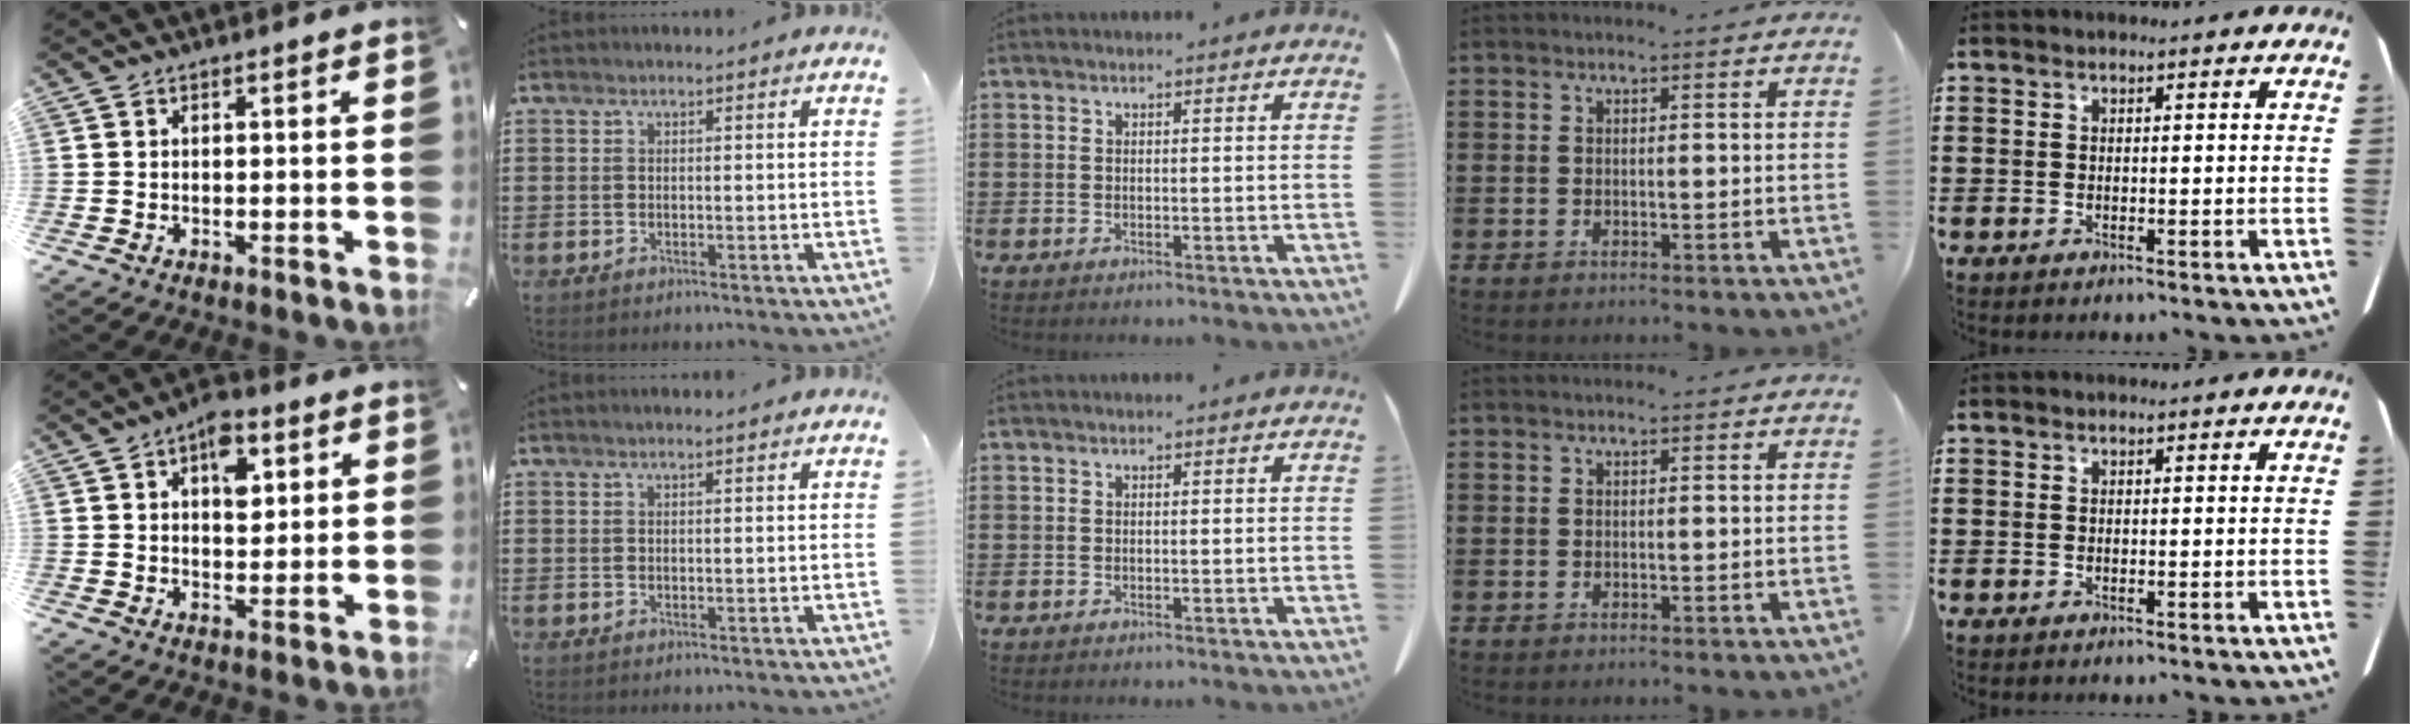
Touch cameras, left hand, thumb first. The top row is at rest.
{"thumb": {"total": 8.8, "force": [3.4, 5.6, 5.8], "torque": [-0.065, -0.008, 0.054]}, "index": {"total": 0.8, "force": [0.6, 0.0, 0.5], "torque": [-0.011, 0.000, 0.011]}}